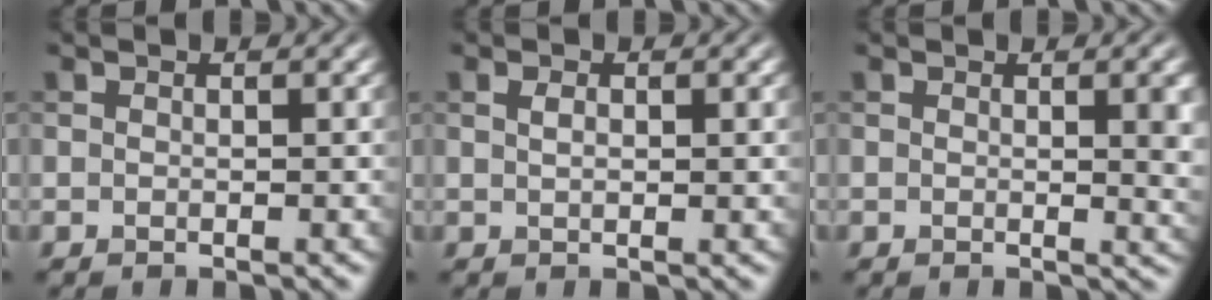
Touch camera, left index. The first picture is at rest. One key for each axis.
{"total": 1.4, "fx": 0.4, "fy": 0.6, "fz": 1.2, "tx": -0.020, "ty": -0.001, "tz": 0.009}
{"total": 3.2, "fx": 0.6, "fy": 1.0, "fz": 3.0, "tx": -0.028, "ty": 0.000, "tz": 0.008}